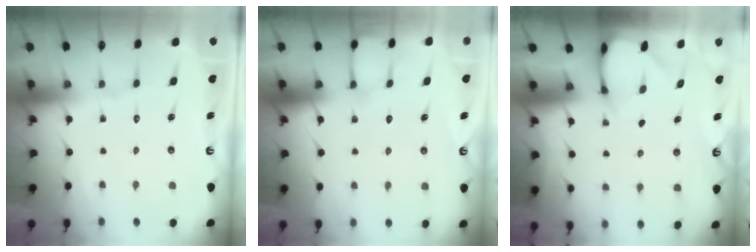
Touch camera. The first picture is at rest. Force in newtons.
{"total": 6.6, "press": 6.6, "slide": 0.5}
{"total": 2.4, "press": 2.4, "slide": 0.1}